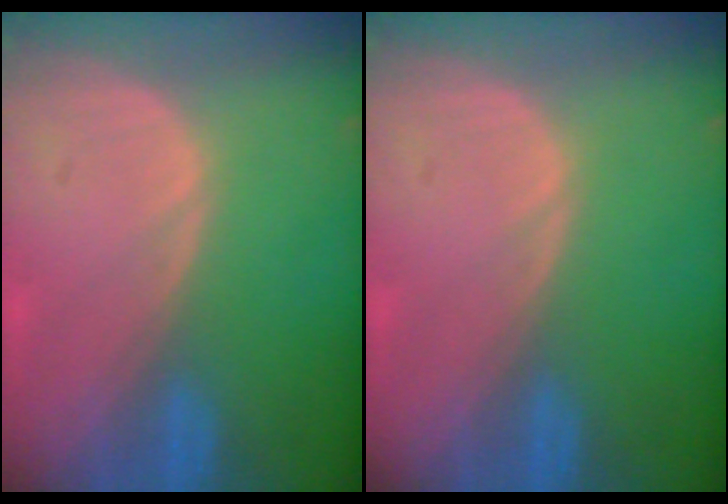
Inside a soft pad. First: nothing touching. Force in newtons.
{"total": 0.0}